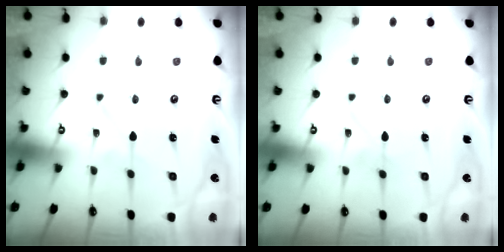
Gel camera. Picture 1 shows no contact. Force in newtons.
{"total": 2.1, "press": 2.1, "slide": 0.2}